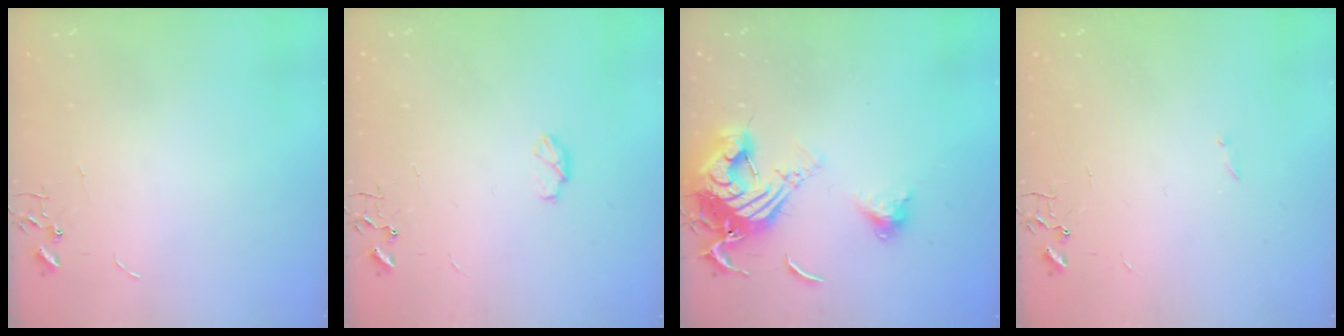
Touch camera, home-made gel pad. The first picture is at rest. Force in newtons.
{"total": 4.6, "press": 4.6, "slide": 0.6}
{"total": 17.1, "press": 17.0, "slide": 1.9}
{"total": 0.8, "press": 0.8, "slide": 0.2}